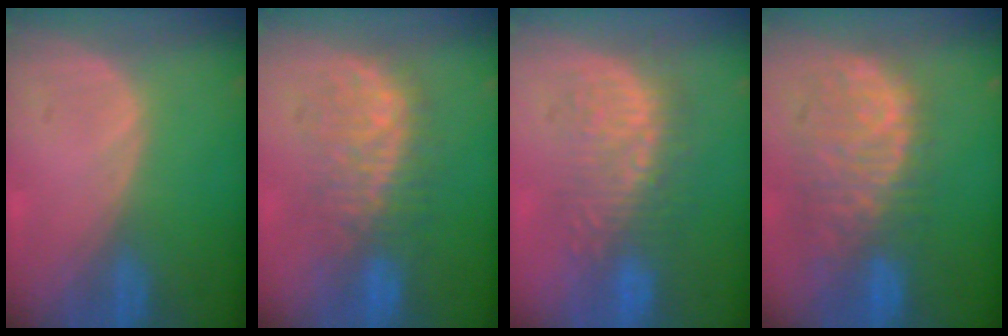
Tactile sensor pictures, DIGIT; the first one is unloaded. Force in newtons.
{"total": 8.5, "press": 8.4, "slide": 0.9}
{"total": 8.7, "press": 8.6, "slide": 1.6}
{"total": 11.0, "press": 9.6, "slide": 5.4}